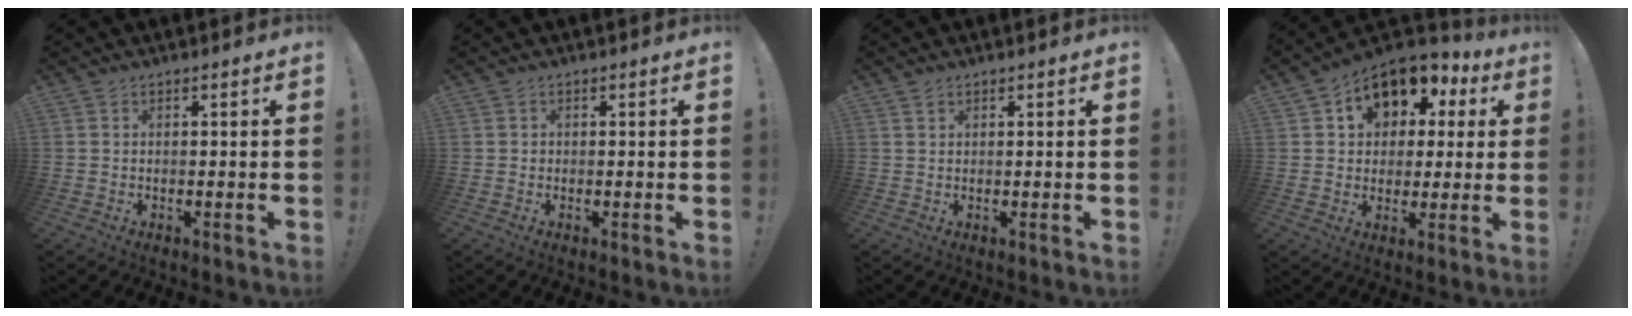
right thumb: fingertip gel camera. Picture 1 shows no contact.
{"total": 0.5, "force": [0.0, 0.5, 0.1], "torque": [-0.003, 0.003, 0.000]}
{"total": 0.8, "force": [0.7, 0.5, 0.0], "torque": [0.009, -0.005, 0.012]}
{"total": 11.6, "force": [5.6, 8.8, 5.2], "torque": [-0.073, -0.034, 0.105]}